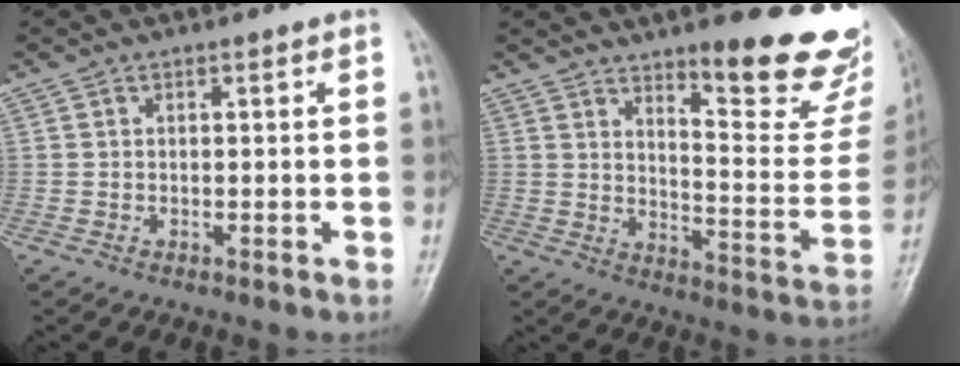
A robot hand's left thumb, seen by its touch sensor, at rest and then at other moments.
{"total": 21.2, "force": [14.9, 5.7, 14.1], "torque": [-0.137, -0.111, 0.199]}